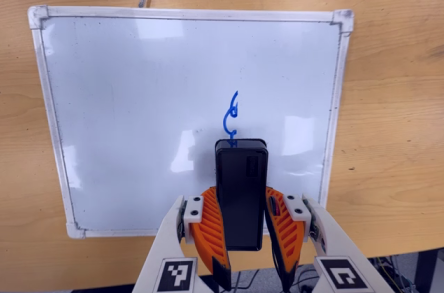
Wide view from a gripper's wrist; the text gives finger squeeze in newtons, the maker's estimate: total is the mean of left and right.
{"total": 9.3, "left": 6.9, "right": 11.7}